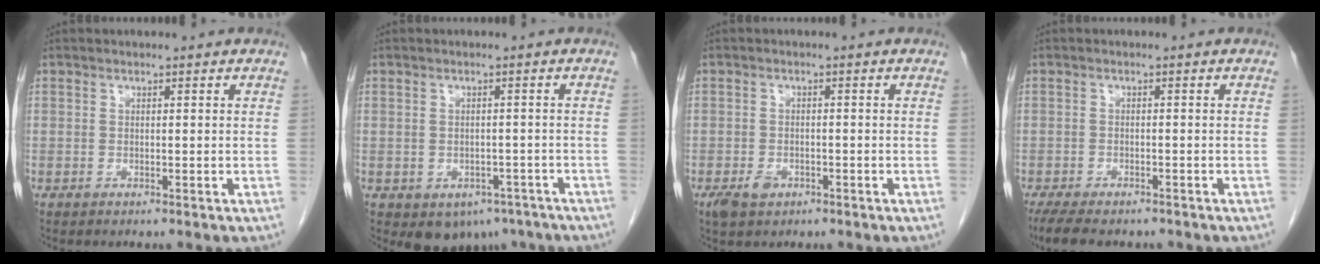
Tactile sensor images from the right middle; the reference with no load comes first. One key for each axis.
{"total": 5.9, "fx": -3.7, "fy": 4.1, "fz": 2.2, "tx": -0.014, "ty": 0.007, "tz": -0.040}
{"total": 3.0, "fx": -1.7, "fy": 1.9, "fz": 1.7, "tx": -0.034, "ty": -0.001, "tz": -0.021}
{"total": 8.9, "fx": -7.2, "fy": 2.9, "fz": 4.2, "tx": -0.068, "ty": -0.011, "tz": -0.105}